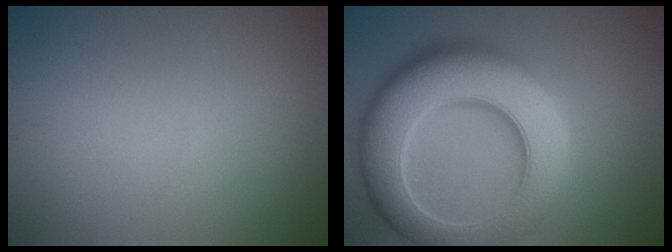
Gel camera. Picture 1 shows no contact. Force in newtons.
{"total": 12.3, "press": 12.3, "slide": 0.2}